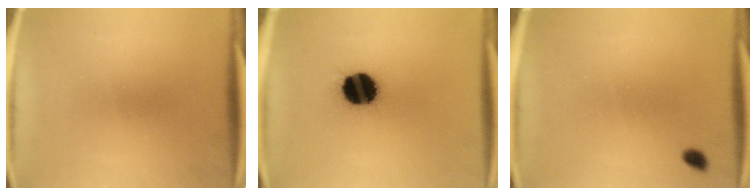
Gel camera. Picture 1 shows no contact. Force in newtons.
{"total": 14.7}
{"total": 1.3}